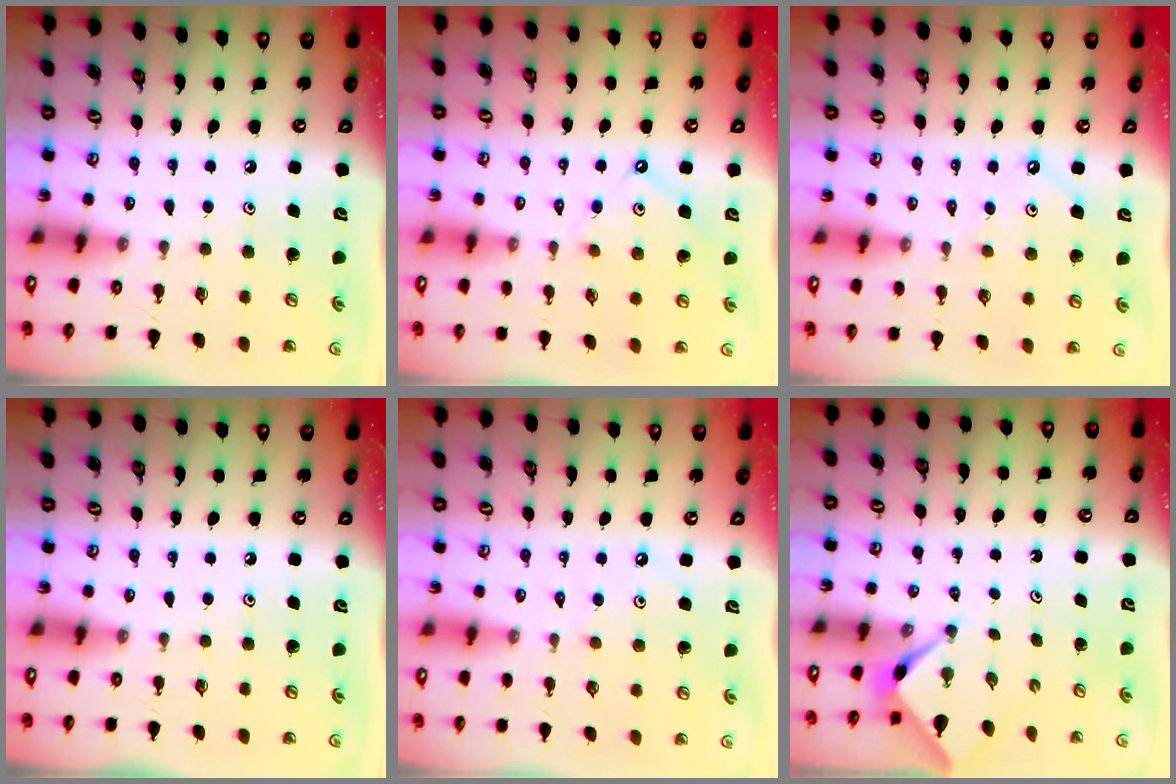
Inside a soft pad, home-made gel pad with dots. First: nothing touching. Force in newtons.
{"total": 4.6, "press": 4.6, "slide": 0.6}
{"total": 2.5, "press": 2.5, "slide": 0.4}
{"total": 0.0}
{"total": 1.2, "press": 1.1, "slide": 0.4}
{"total": 2.4, "press": 2.4, "slide": 0.3}